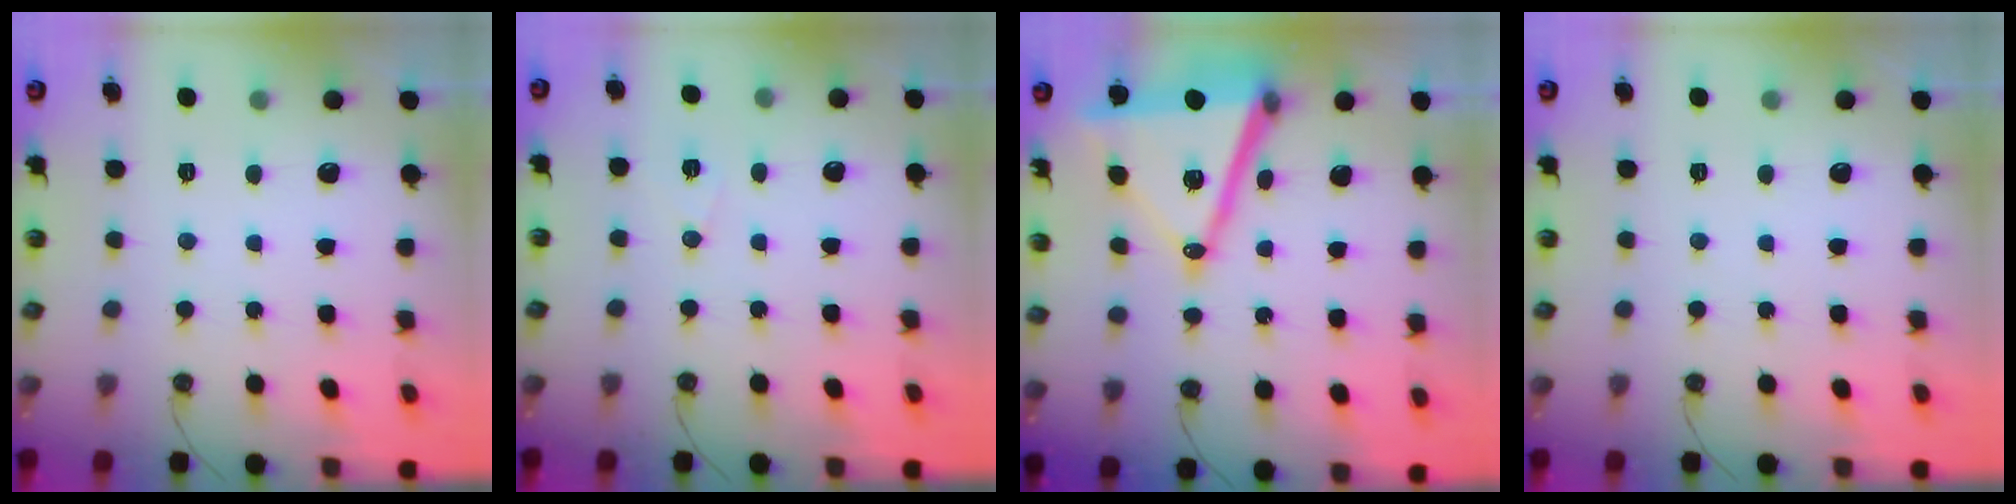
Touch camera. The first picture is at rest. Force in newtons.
{"total": 6.5, "press": 4.7, "slide": 4.4}
{"total": 18.0, "press": 17.6, "slide": 3.7}
{"total": 0.0}